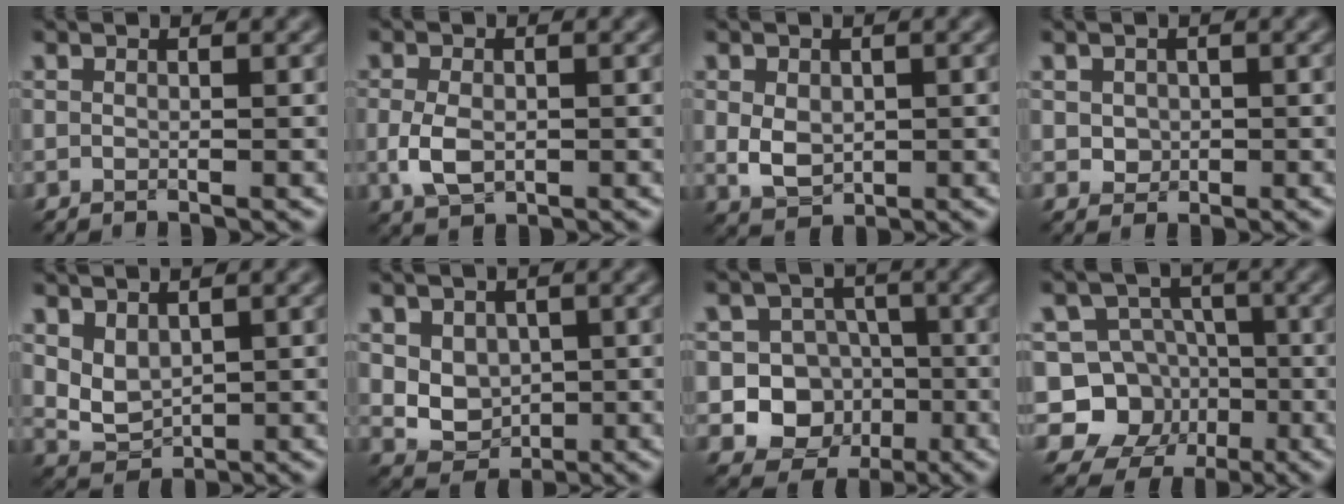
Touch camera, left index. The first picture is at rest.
{"total": 3.3, "force": [-0.6, 2.1, 2.4], "torque": [-0.059, -0.004, -0.011]}
{"total": 3.1, "force": [0.0, 2.3, 2.1], "torque": [-0.045, -0.006, 0.003]}
{"total": 1.5, "force": [0.1, 1.4, 0.6], "torque": [-0.016, -0.004, 0.005]}
{"total": 2.3, "force": [1.0, 1.5, 1.4], "torque": [-0.036, -0.007, 0.025]}
{"total": 3.8, "force": [0.5, 3.1, 2.1], "torque": [-0.041, -0.007, 0.016]}
{"total": 9.4, "force": [-2.5, 8.6, 3.0], "torque": [-0.033, 0.005, -0.064]}
{"total": 7.7, "force": [-2.3, 6.9, 2.3], "torque": [-0.024, 0.012, -0.070]}